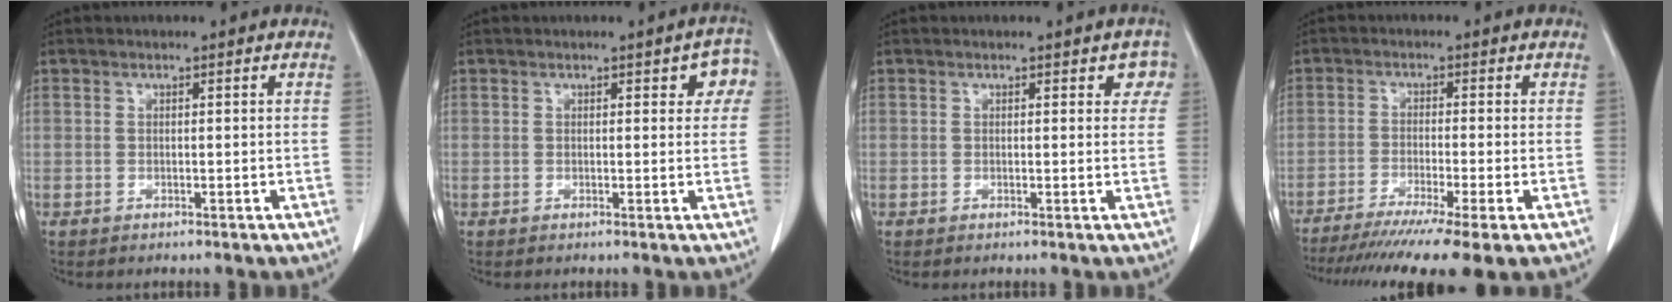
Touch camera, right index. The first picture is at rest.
{"total": 3.7, "force": [1.5, 1.7, 3.0], "torque": [-0.020, 0.009, 0.009]}
{"total": 2.8, "force": [1.4, 1.6, 1.8], "torque": [-0.004, 0.007, 0.009]}
{"total": 13.8, "force": [-10.5, -0.5, 8.9], "torque": [-0.129, -0.036, -0.165]}